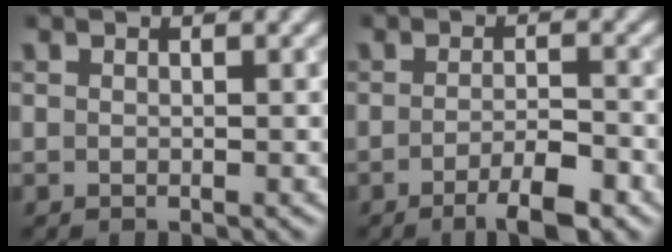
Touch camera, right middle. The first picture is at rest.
{"total": 4.2, "force": [-2.4, 0.9, 3.3], "torque": [-0.055, -0.002, -0.040]}